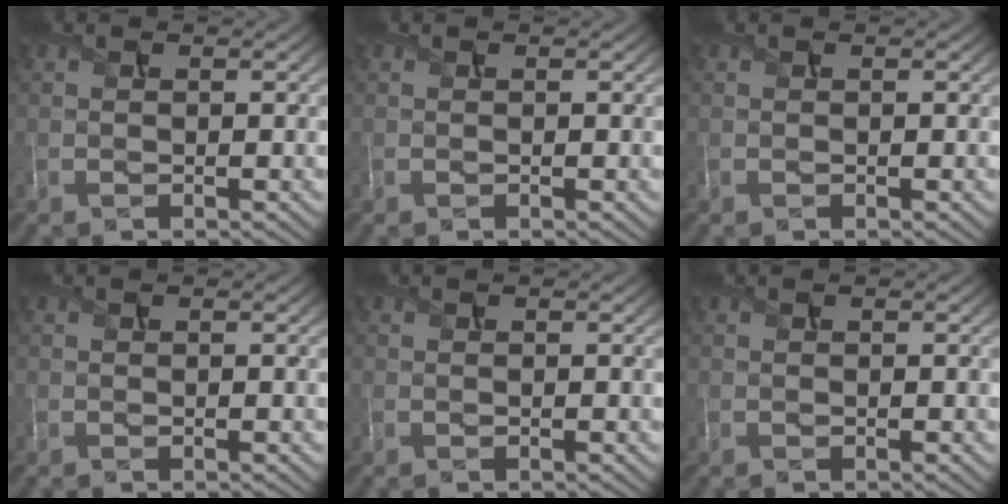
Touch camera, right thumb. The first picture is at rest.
{"total": 0.0}
{"total": 0.0}
{"total": 0.0}
{"total": 0.0}
{"total": 0.0}